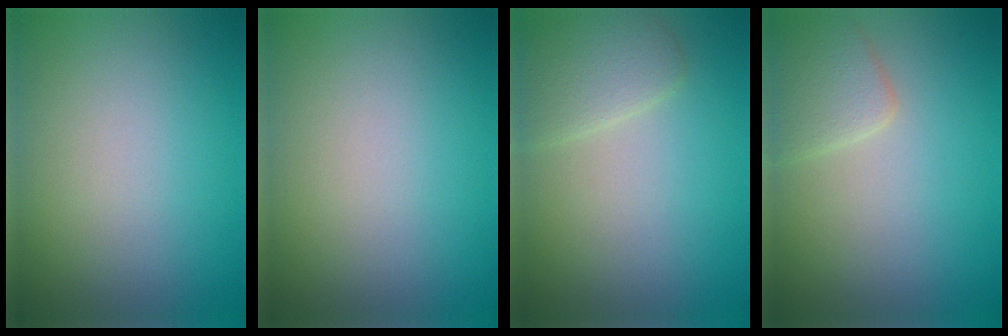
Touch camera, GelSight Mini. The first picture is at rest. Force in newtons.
{"total": 0.0}
{"total": 2.6, "press": 2.6, "slide": 0.2}
{"total": 2.5, "press": 2.5, "slide": 0.3}